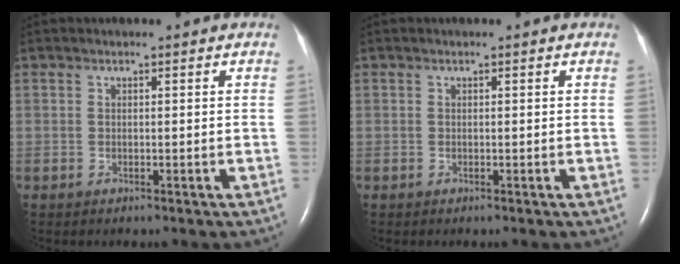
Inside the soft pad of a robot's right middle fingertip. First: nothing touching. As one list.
[{"total": 0.0}]